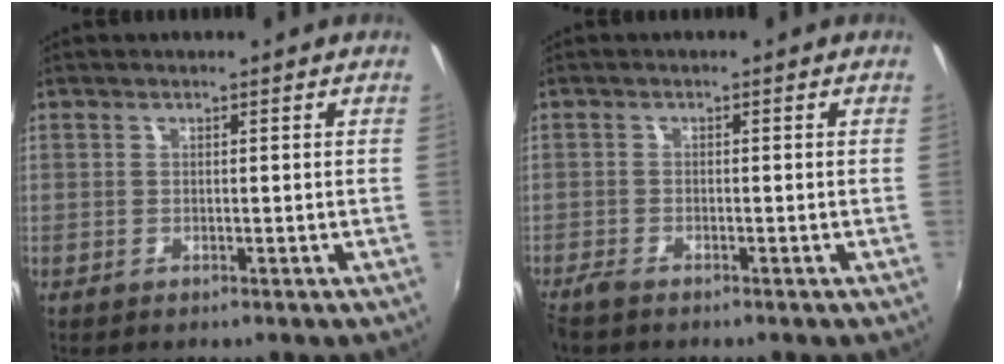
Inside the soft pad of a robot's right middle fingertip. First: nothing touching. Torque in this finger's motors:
{"motor_torque": [0.73, -0.77, 0.43, 0.12]}